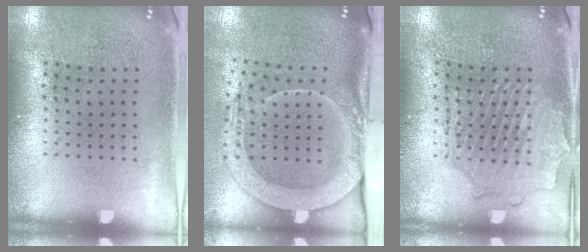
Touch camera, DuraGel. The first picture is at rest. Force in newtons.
{"total": 2.8, "press": 2.2, "slide": 1.8}
{"total": 2.6, "press": 2.6, "slide": 0.2}